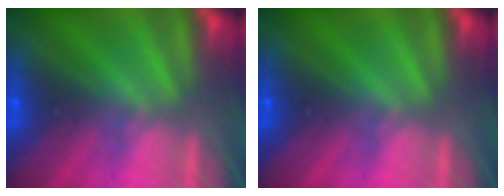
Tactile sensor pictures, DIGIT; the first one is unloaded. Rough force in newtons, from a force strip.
{"total": 0.0}